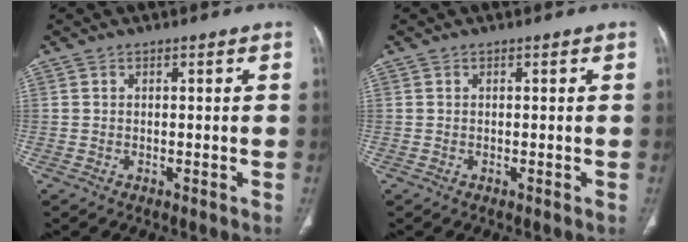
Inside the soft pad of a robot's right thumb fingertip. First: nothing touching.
{"total": 0.0}